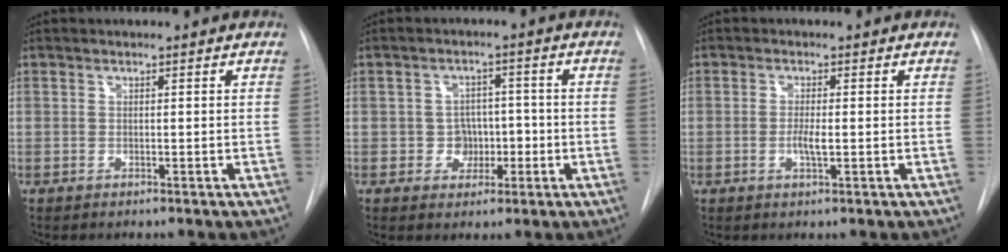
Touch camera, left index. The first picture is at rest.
{"total": 4.4, "force": [-1.8, 3.7, 1.4], "torque": [-0.011, 0.008, -0.021]}
{"total": 2.3, "force": [-1.2, 0.4, 1.9], "torque": [-0.040, -0.008, -0.019]}